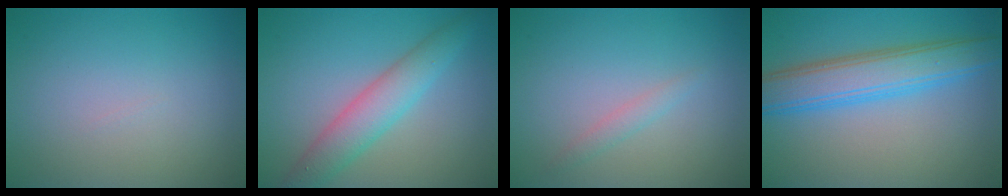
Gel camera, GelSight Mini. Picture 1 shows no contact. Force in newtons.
{"total": 4.3, "press": 4.3, "slide": 0.1}
{"total": 1.1, "press": 1.1, "slide": 0.2}
{"total": 6.1, "press": 6.1, "slide": 0.0}